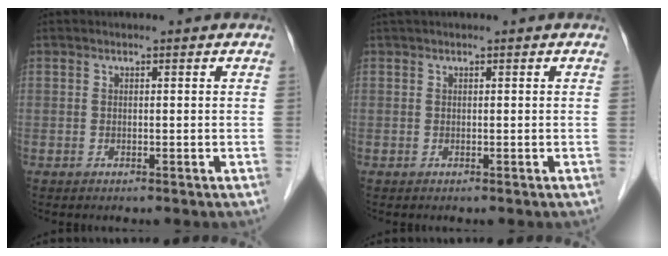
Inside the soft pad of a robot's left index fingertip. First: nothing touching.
{"total": 0.7, "force": [0.5, 0.0, 0.5], "torque": [-0.015, 0.017, 0.013]}